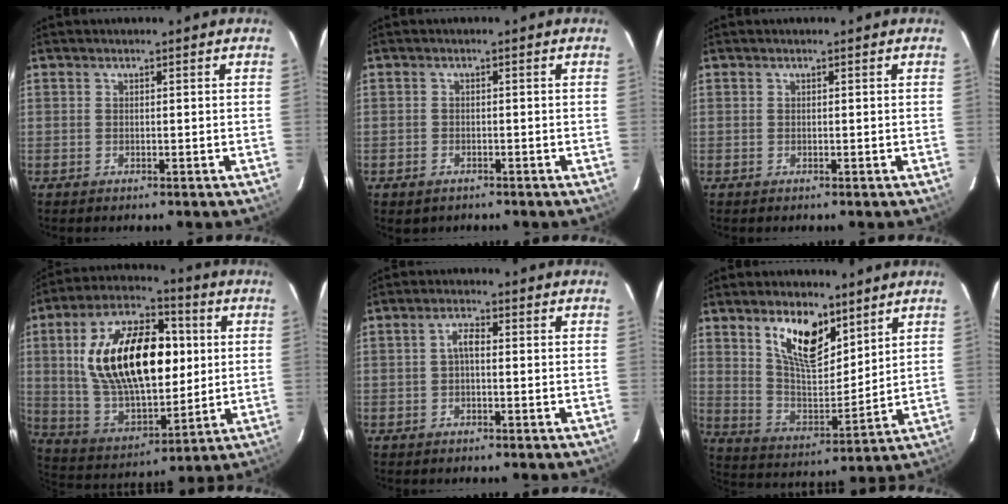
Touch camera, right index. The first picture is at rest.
{"total": 2.0, "force": [-1.2, 1.5, 0.6], "torque": [-0.015, 0.000, -0.017]}
{"total": 0.0}
{"total": 24.8, "force": [4.0, 13.2, 20.6], "torque": [-0.388, 0.027, 0.083]}
{"total": 2.2, "force": [-0.3, 0.9, 2.0], "torque": [-0.042, 0.011, -0.005]}
{"total": 12.8, "force": [7.6, 5.6, 8.6], "torque": [-0.151, 0.001, 0.147]}